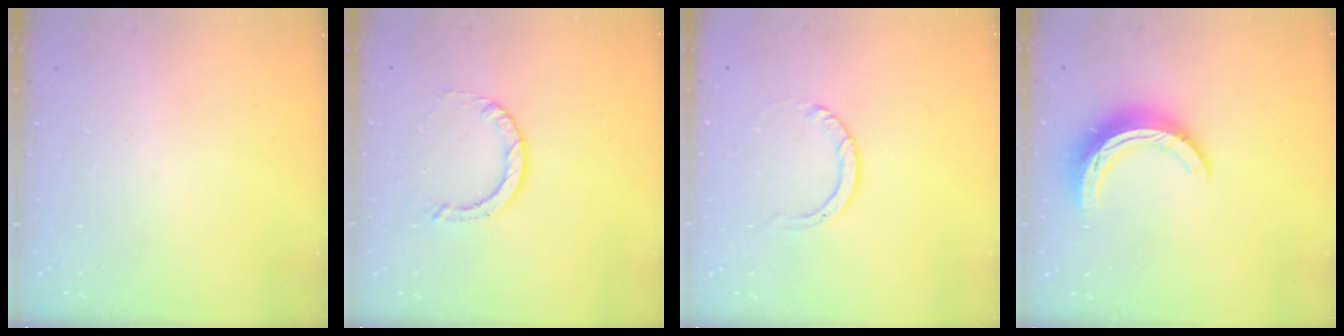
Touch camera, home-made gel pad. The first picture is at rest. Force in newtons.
{"total": 2.9, "press": 2.9, "slide": 0.2}
{"total": 3.5, "press": 3.5, "slide": 0.2}
{"total": 10.8, "press": 10.8, "slide": 0.5}